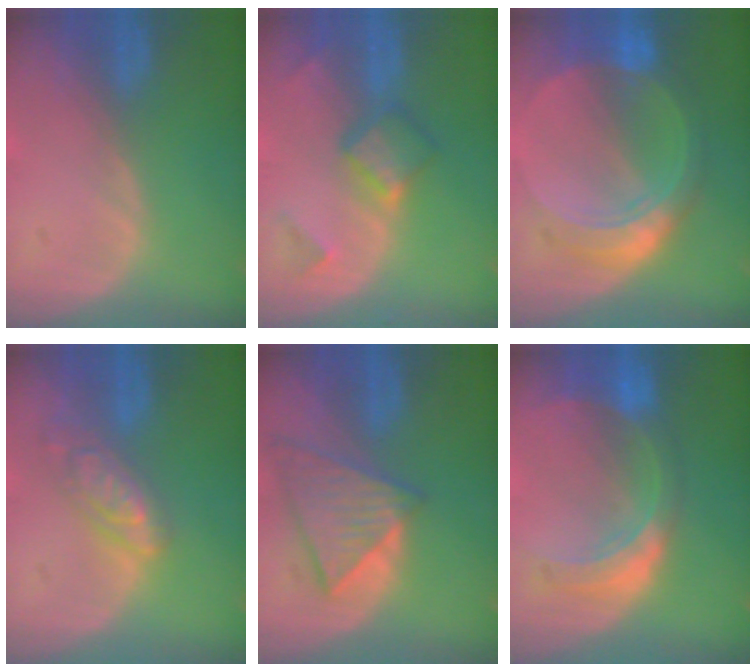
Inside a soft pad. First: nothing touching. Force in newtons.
{"total": 5.3, "press": 5.0, "slide": 2.0}
{"total": 8.7, "press": 8.7, "slide": 0.7}
{"total": 6.2, "press": 5.4, "slide": 3.0}
{"total": 8.4, "press": 7.4, "slide": 4.1}
{"total": 8.1, "press": 7.2, "slide": 3.8}